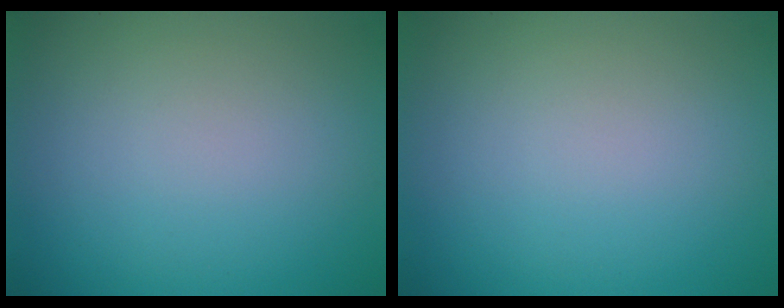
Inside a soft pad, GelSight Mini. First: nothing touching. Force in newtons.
{"total": 0.0}